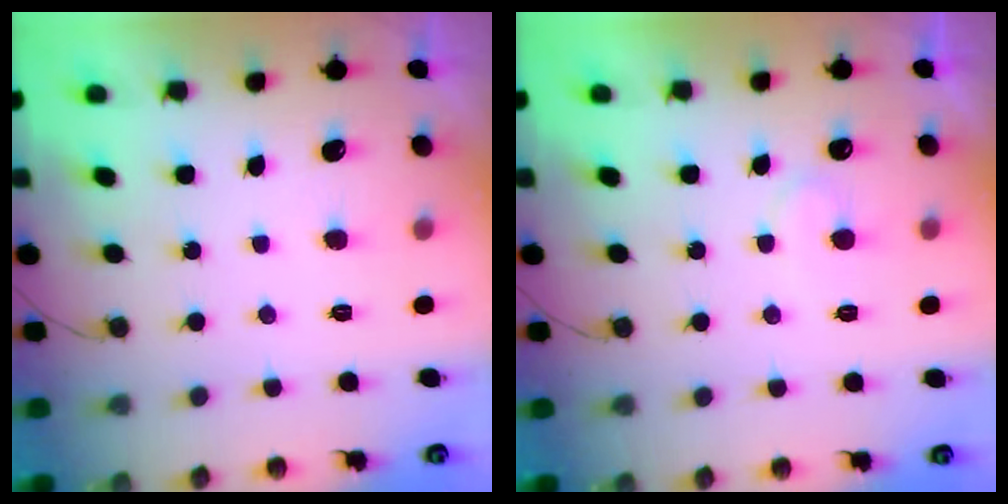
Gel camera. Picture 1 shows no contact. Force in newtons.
{"total": 5.8, "press": 5.8, "slide": 0.3}